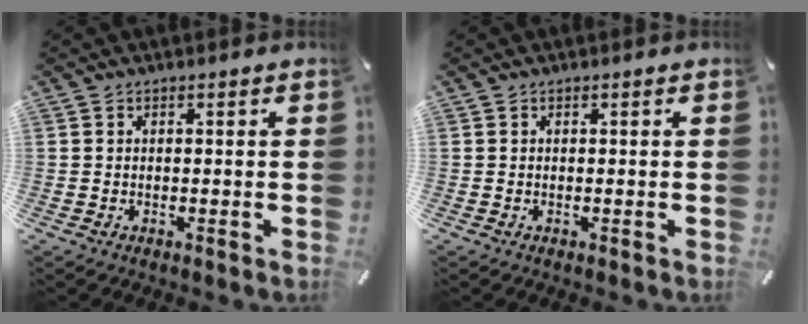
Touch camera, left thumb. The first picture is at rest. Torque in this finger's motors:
{"motor_torque": [0.09, 0.03, -0.02, 0.01, 0.00]}